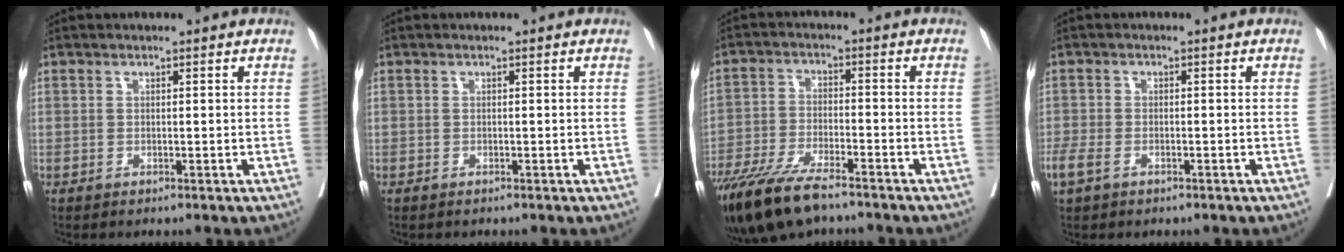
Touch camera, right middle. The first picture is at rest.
{"total": 0.0}
{"total": 11.3, "force": [-8.9, 2.7, 6.6], "torque": [-0.115, -0.028, -0.155]}
{"total": 3.7, "force": [-2.2, 2.0, 2.3], "torque": [-0.055, -0.007, -0.035]}